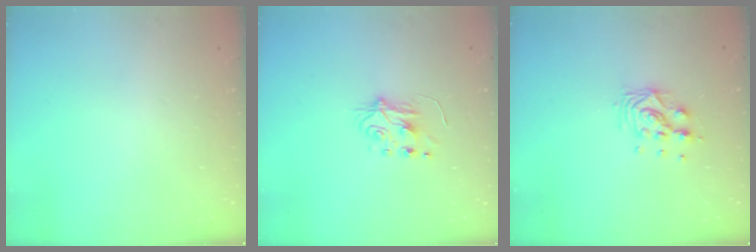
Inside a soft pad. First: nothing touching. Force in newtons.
{"total": 5.9, "press": 5.8, "slide": 0.7}
{"total": 8.8, "press": 8.7, "slide": 0.9}